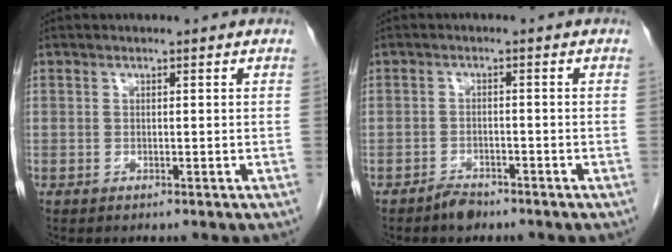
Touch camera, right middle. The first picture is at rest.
{"total": 2.5, "force": [-2.2, 1.0, 0.8], "torque": [-0.018, 0.001, -0.035]}